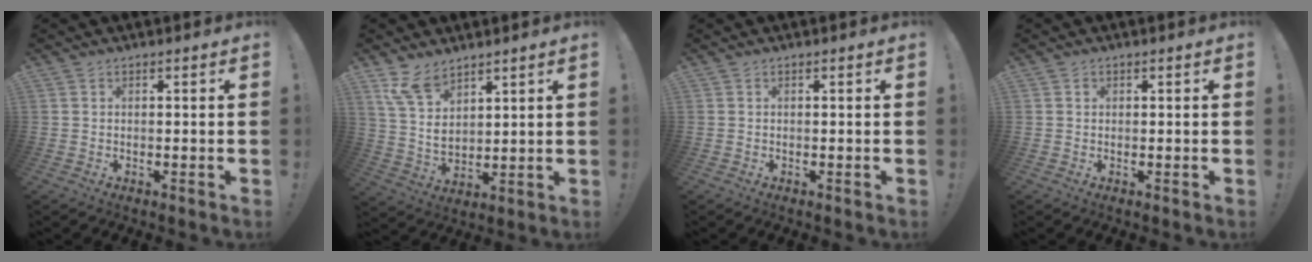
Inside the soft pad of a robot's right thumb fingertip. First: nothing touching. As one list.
[{"total": 10.3, "force": [7.6, 5.5, 4.2], "torque": [-0.091, -0.046, 0.154]}, {"total": 0.0}, {"total": 0.7, "force": [0.3, 0.6, 0.0], "torque": [-0.003, 0.004, 0.006]}]